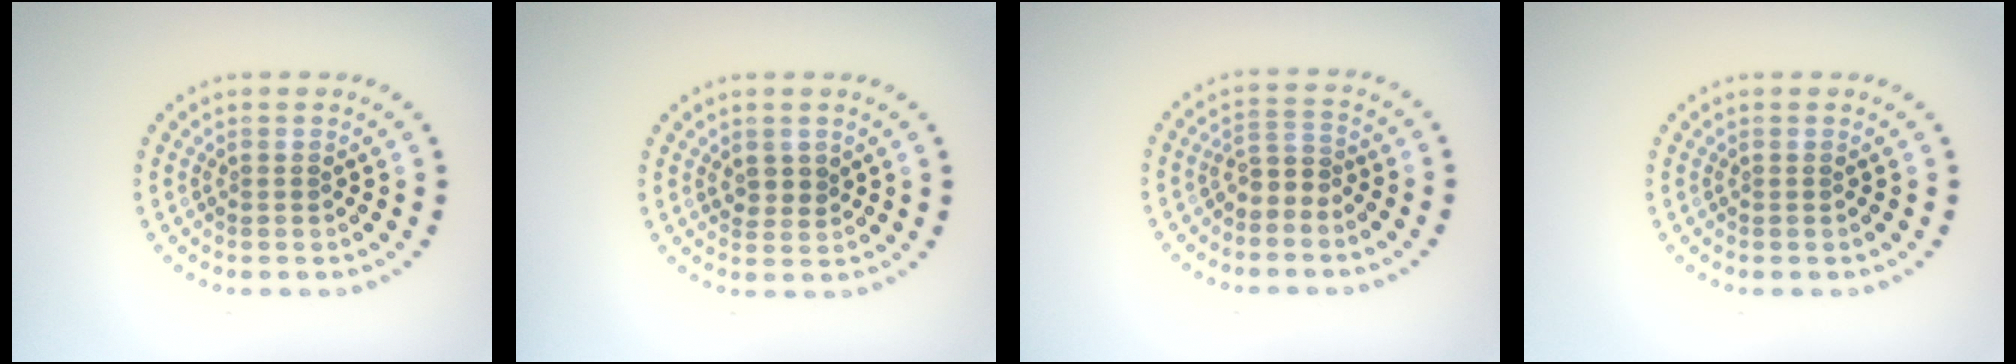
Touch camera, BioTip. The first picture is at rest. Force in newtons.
{"total": 1.7, "press": 1.4, "slide": 0.9}
{"total": 1.7, "press": 1.4, "slide": 1.0}
{"total": 0.0}